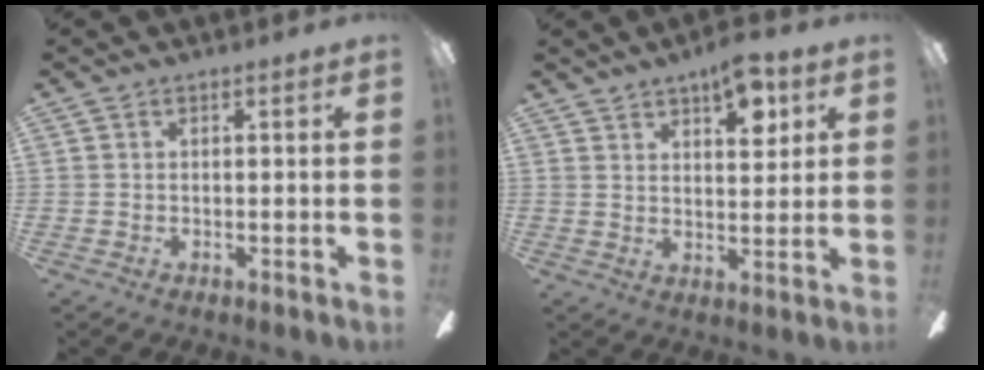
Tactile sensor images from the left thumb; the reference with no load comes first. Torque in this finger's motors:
{"motor_torque": [0.26, 0.39, 0.15, -0.05, 0.01]}